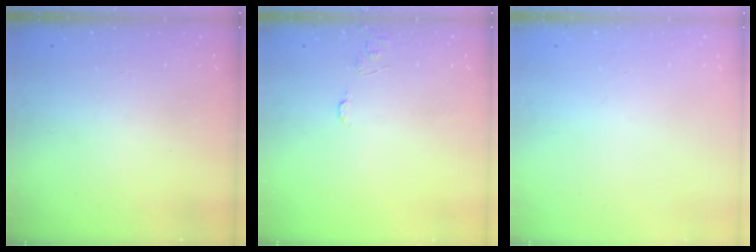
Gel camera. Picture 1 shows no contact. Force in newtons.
{"total": 5.4, "press": 5.4, "slide": 0.3}
{"total": 0.0}